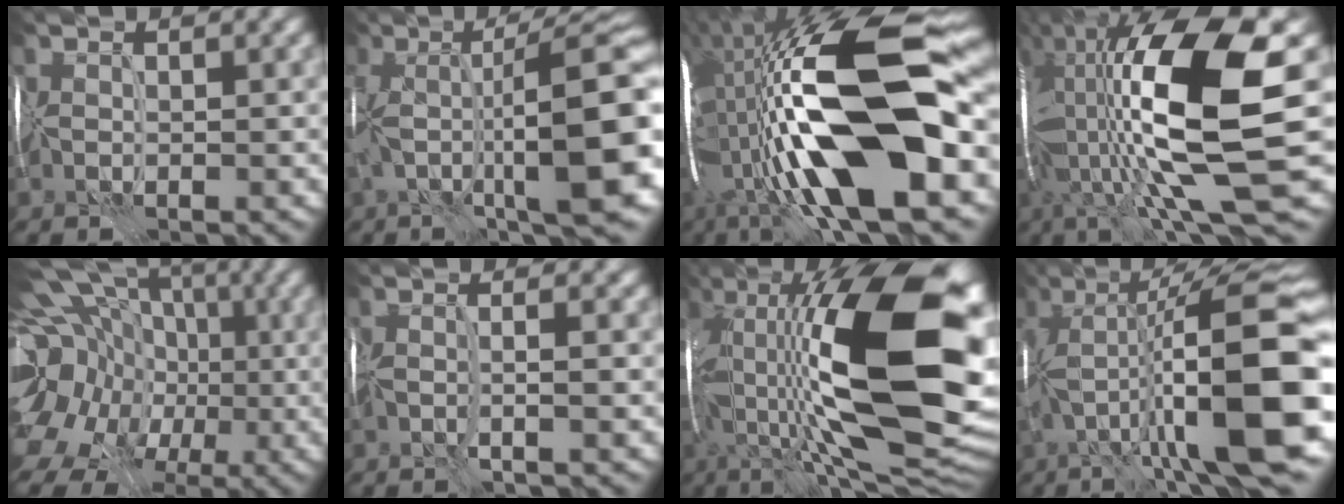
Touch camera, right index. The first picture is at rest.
{"total": 12.5, "force": [-0.9, 3.1, 12.1], "torque": [-0.195, 0.008, -0.009]}
{"total": 20.7, "force": [-2.5, 6.8, 19.4], "torque": [-0.376, 0.011, -0.044]}
{"total": 18.1, "force": [0.4, 5.7, 17.2], "torque": [-0.347, 0.005, 0.017]}
{"total": 19.7, "force": [-3.4, 16.0, 10.9], "torque": [-0.189, -0.007, -0.073]}
{"total": 1.4, "force": [-0.3, 0.0, 1.3], "torque": [-0.026, -0.004, -0.007]}
{"total": 19.6, "force": [1.7, 8.1, 17.7], "torque": [-0.332, 0.018, 0.015]}
{"total": 14.4, "force": [-2.6, 3.1, 13.8], "torque": [-0.233, 0.025, -0.035]}